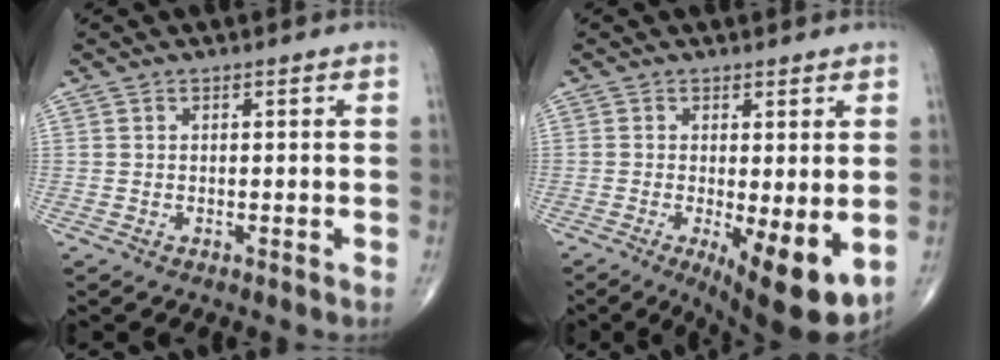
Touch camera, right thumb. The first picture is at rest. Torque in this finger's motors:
{"motor_torque": [-0.35, 0.56, 0.26, -0.21, 0.26]}